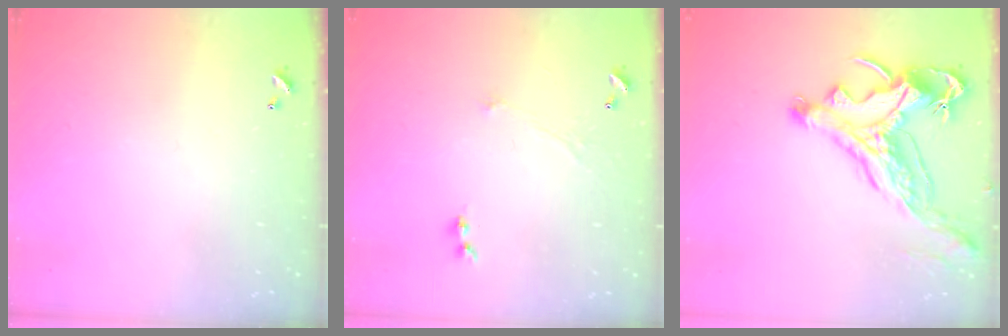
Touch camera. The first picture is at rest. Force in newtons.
{"total": 1.2, "press": 0.7, "slide": 1.0}
{"total": 5.1, "press": 4.8, "slide": 1.7}